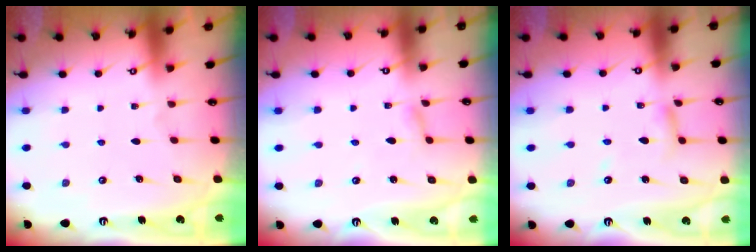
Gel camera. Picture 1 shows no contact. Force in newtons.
{"total": 2.1, "press": 2.1, "slide": 0.3}
{"total": 5.0, "press": 5.0, "slide": 0.4}